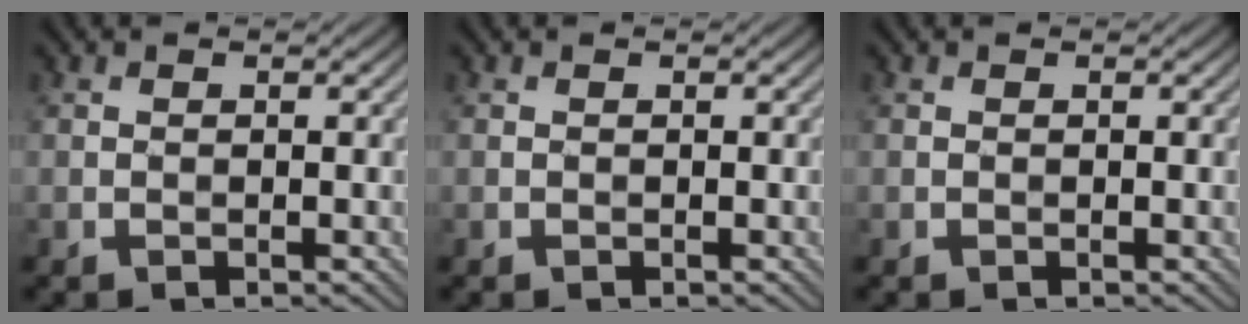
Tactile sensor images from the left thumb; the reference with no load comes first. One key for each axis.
{"total": 0.0}
{"total": 0.0}